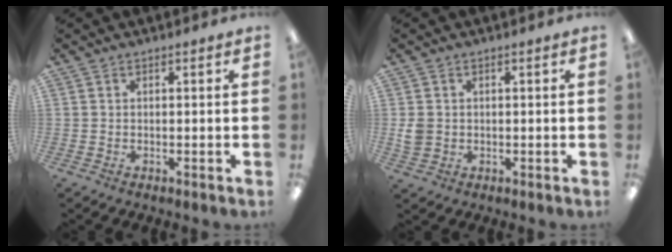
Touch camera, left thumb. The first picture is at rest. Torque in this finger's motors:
{"motor_torque": [-0.08, 0.14, 0.25, -0.30, 0.01]}